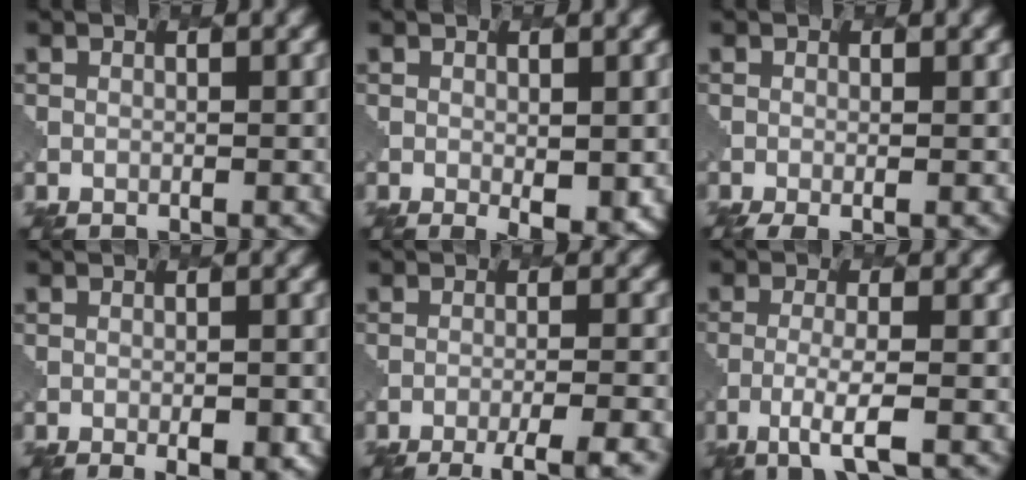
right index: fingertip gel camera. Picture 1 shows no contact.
{"total": 2.8, "force": [-0.1, 1.1, 2.6], "torque": [-0.035, -0.013, 0.006]}
{"total": 2.0, "force": [-0.9, 0.5, 1.7], "torque": [-0.026, -0.003, -0.012]}
{"total": 2.5, "force": [-0.8, 0.7, 2.2], "torque": [-0.033, -0.005, -0.007]}
{"total": 5.6, "force": [-3.8, 1.0, 3.9], "torque": [-0.051, -0.003, -0.060]}
{"total": 3.1, "force": [-1.3, 0.4, 2.8], "torque": [-0.055, 0.002, -0.035]}